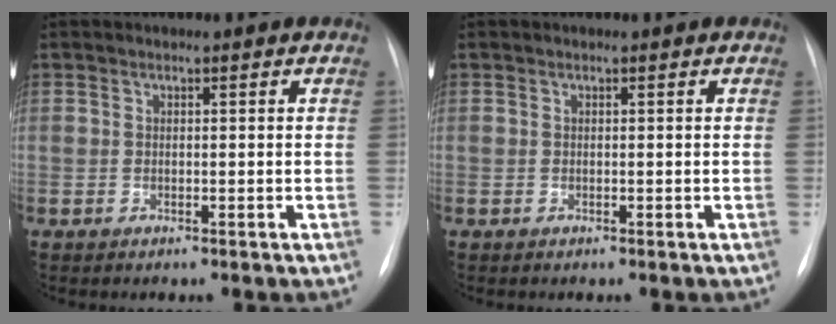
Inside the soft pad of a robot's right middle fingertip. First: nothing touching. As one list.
[{"total": 0.0}]